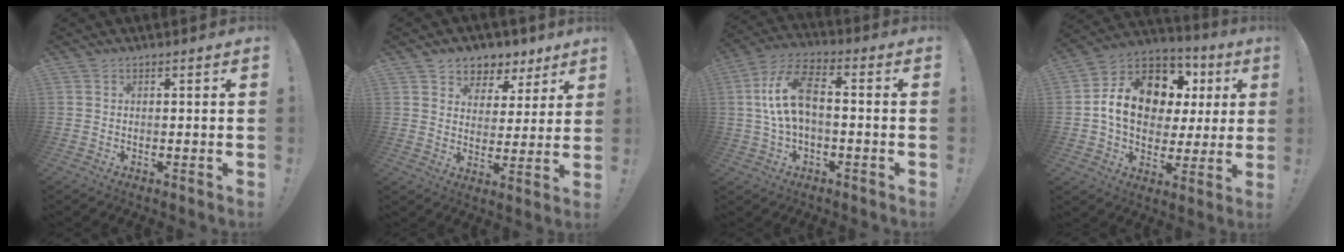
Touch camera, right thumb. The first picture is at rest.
{"total": 6.4, "force": [4.0, 5.0, 0.8], "torque": [-0.010, -0.035, 0.078]}
{"total": 13.0, "force": [0.3, 6.7, 11.1], "torque": [-0.222, 0.013, 0.006]}
{"total": 16.8, "force": [4.1, 12.6, 10.3], "torque": [-0.155, -0.008, 0.088]}